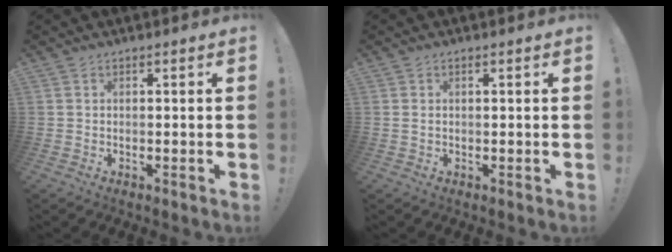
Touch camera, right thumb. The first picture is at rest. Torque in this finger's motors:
{"motor_torque": [0.00, -0.14, -0.02, 0.19, 0.06]}